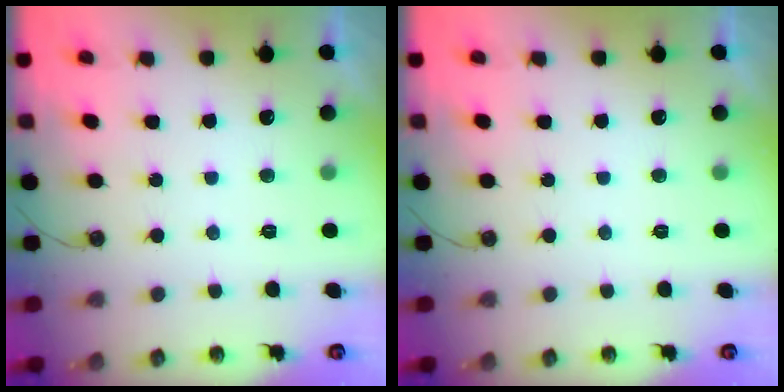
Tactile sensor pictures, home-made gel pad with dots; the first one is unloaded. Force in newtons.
{"total": 0.0}